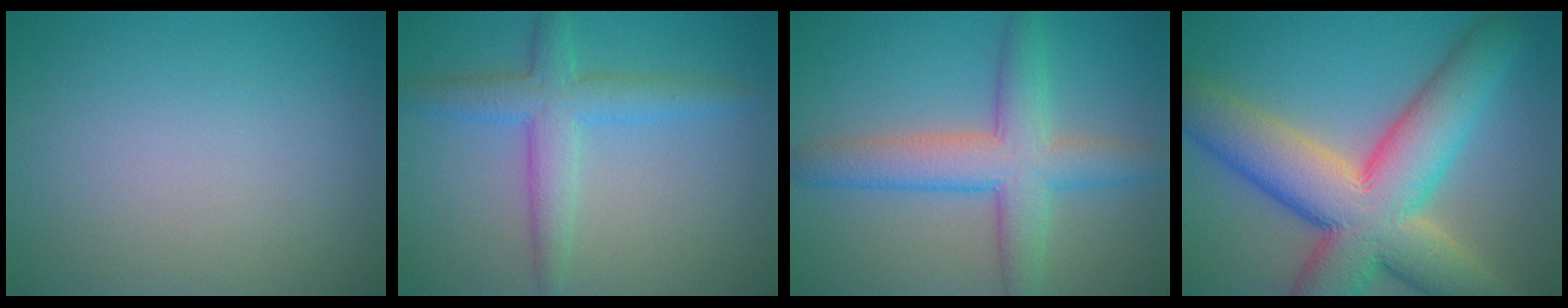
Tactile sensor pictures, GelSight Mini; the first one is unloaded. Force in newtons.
{"total": 4.1, "press": 4.1, "slide": 0.0}
{"total": 6.1, "press": 6.1, "slide": 0.2}
{"total": 13.2, "press": 13.2, "slide": 0.8}